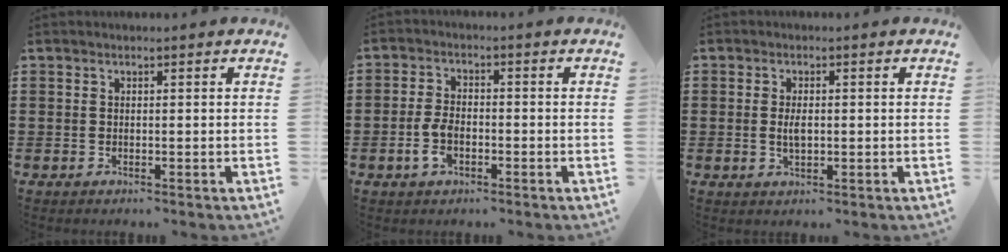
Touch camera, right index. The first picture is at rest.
{"total": 4.3, "force": [-1.5, 2.3, 3.4], "torque": [-0.081, -0.003, -0.031]}
{"total": 2.7, "force": [0.0, 1.2, 2.5], "torque": [-0.048, 0.002, -0.001]}